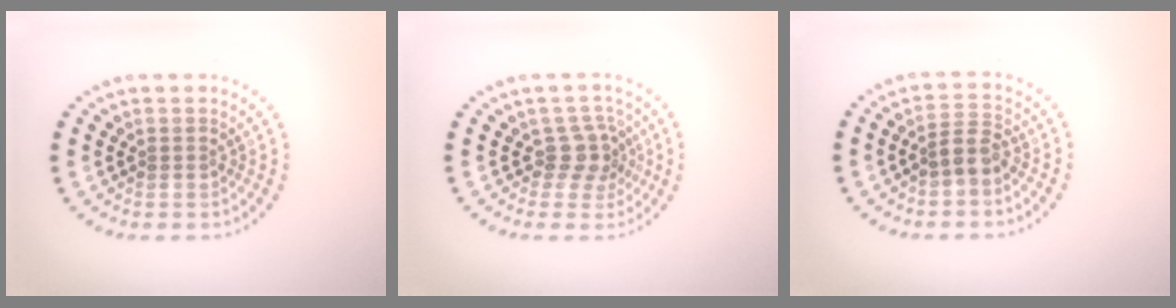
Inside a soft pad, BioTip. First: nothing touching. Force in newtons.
{"total": 2.6, "press": 2.1, "slide": 1.6}
{"total": 2.1, "press": 1.8, "slide": 1.1}